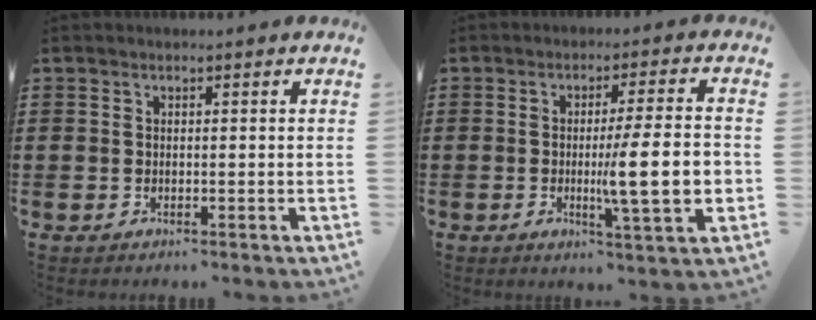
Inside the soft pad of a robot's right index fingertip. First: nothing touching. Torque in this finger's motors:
{"motor_torque": [1.99, -0.14, 0.46, 0.13]}